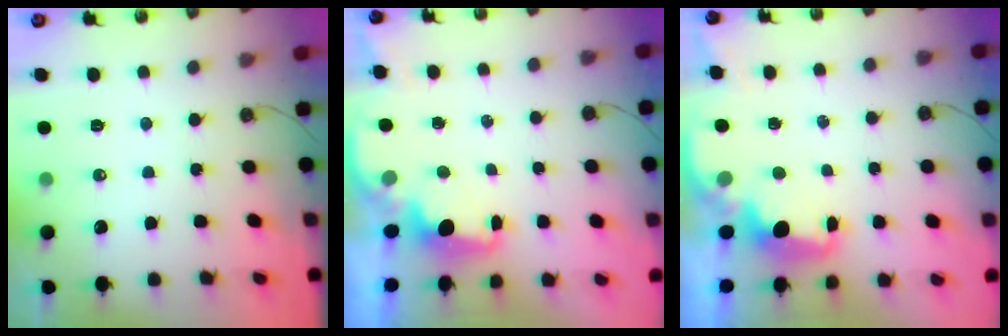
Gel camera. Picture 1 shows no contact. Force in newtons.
{"total": 1.9, "press": 1.8, "slide": 0.7}
{"total": 2.3, "press": 2.0, "slide": 1.1}